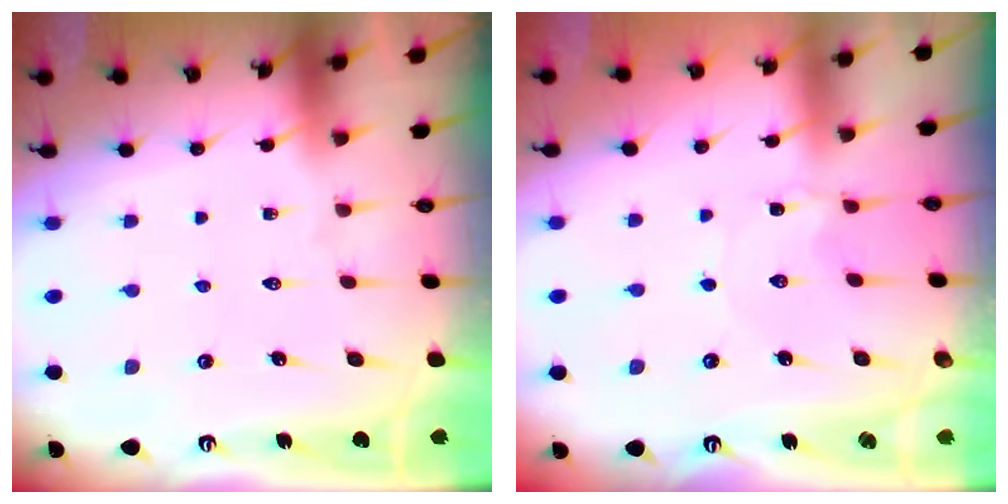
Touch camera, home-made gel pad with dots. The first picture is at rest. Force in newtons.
{"total": 0.8, "press": 0.8, "slide": 0.1}